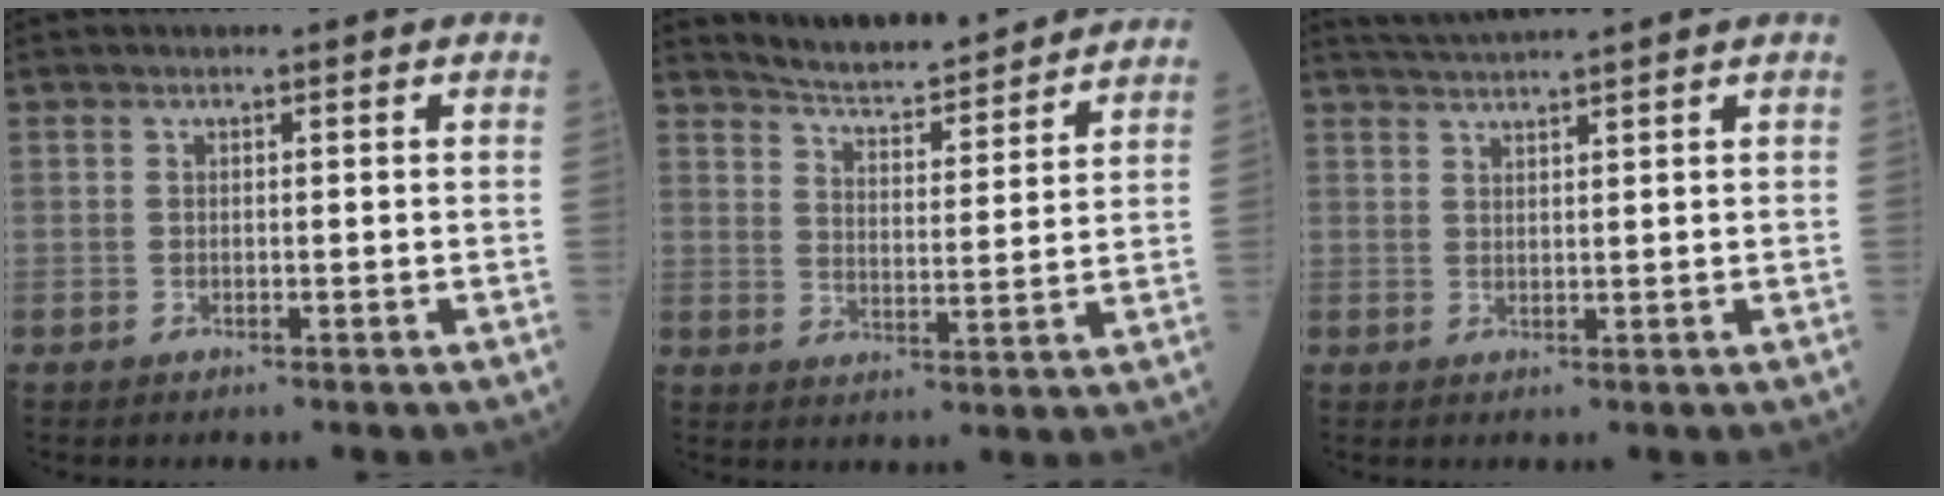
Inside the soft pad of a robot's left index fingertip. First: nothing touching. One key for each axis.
{"total": 13.7, "fx": 13.1, "fy": 1.2, "fz": 3.9, "tx": -0.061, "ty": 0.003, "tz": 0.184}
{"total": 4.6, "fx": 4.2, "fy": -1.4, "fz": 1.3, "tx": -0.020, "ty": 0.021, "tz": 0.075}